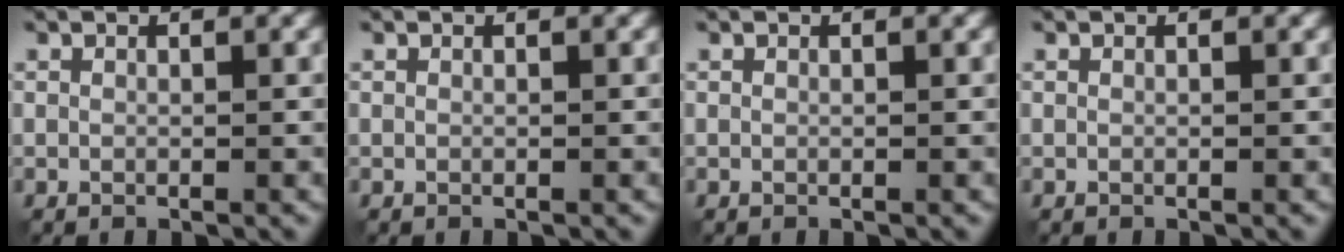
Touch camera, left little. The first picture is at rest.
{"total": 0.0}
{"total": 0.0}
{"total": 0.0}